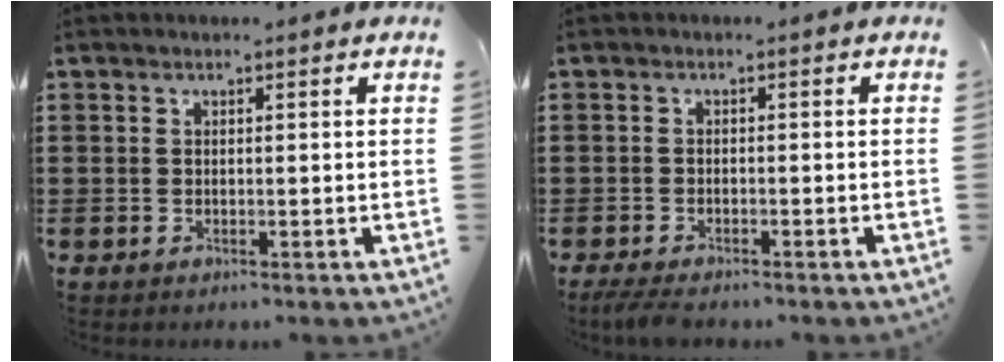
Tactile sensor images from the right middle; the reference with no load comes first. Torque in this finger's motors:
{"motor_torque": [0.62, 0.60, 0.05, 0.03]}